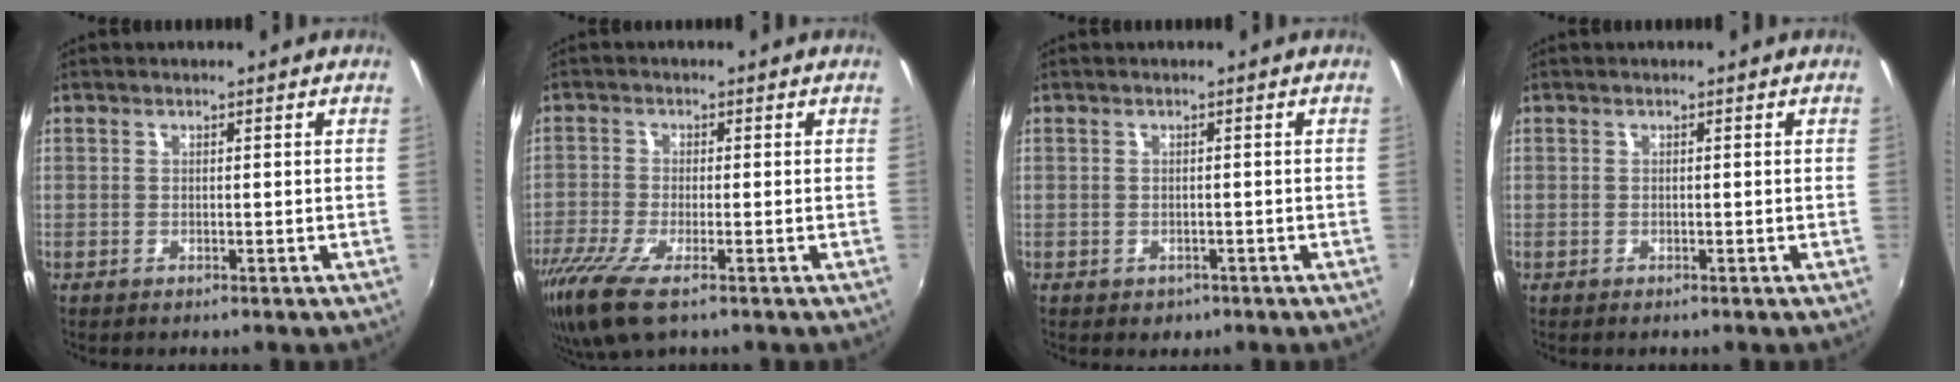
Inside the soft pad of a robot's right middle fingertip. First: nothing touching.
{"total": 8.8, "force": [-5.8, 1.6, 6.4], "torque": [-0.151, -0.038, -0.112]}
{"total": 2.0, "force": [-0.9, 1.7, 0.7], "torque": [-0.016, -0.007, -0.009]}
{"total": 0.0}